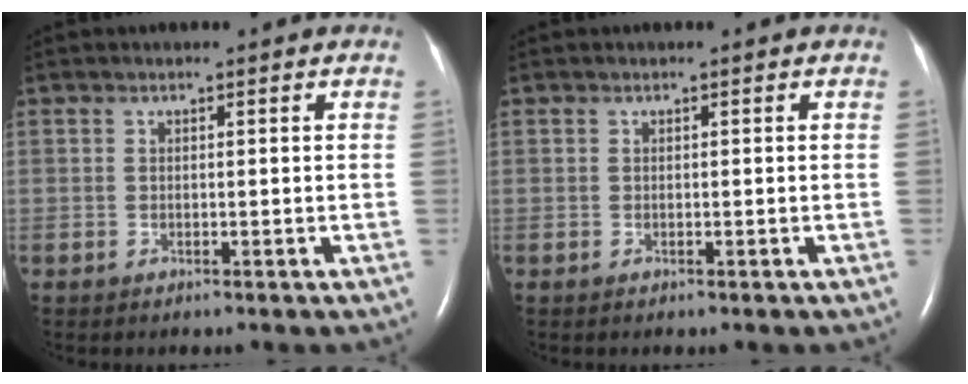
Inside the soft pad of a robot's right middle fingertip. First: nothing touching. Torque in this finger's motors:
{"motor_torque": [-0.05, 0.08, 0.00, 0.00]}